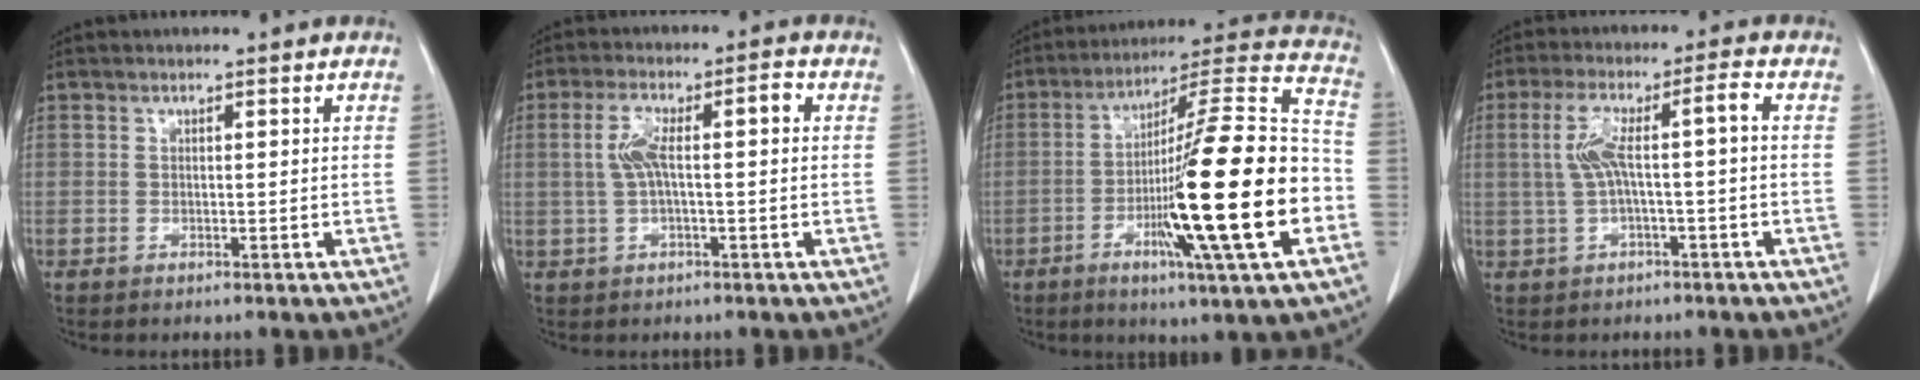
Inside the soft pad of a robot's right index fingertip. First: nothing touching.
{"total": 6.8, "force": [0.7, 1.5, 6.6], "torque": [-0.135, 0.032, 0.015]}
{"total": 23.4, "force": [-6.3, 0.4, 22.5], "torque": [-0.339, -0.012, -0.109]}
{"total": 6.9, "force": [0.3, 0.6, 6.8], "torque": [-0.143, 0.032, 0.009]}